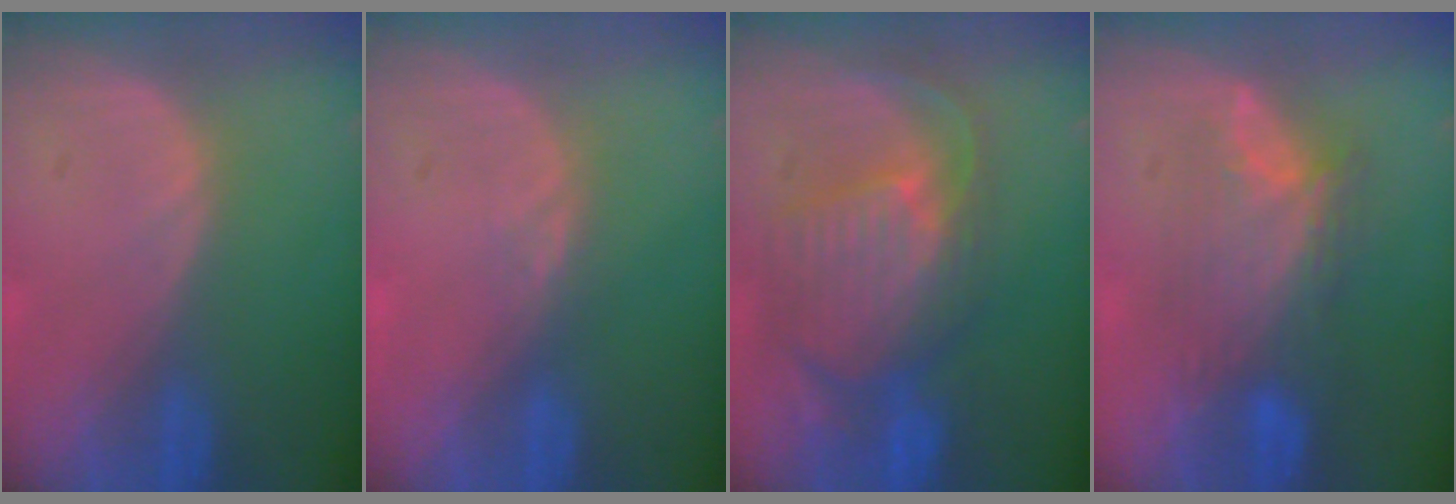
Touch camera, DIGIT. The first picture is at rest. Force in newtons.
{"total": 1.1, "press": 1.0, "slide": 0.5}
{"total": 10.8, "press": 9.5, "slide": 5.2}
{"total": 7.6, "press": 7.3, "slide": 2.2}